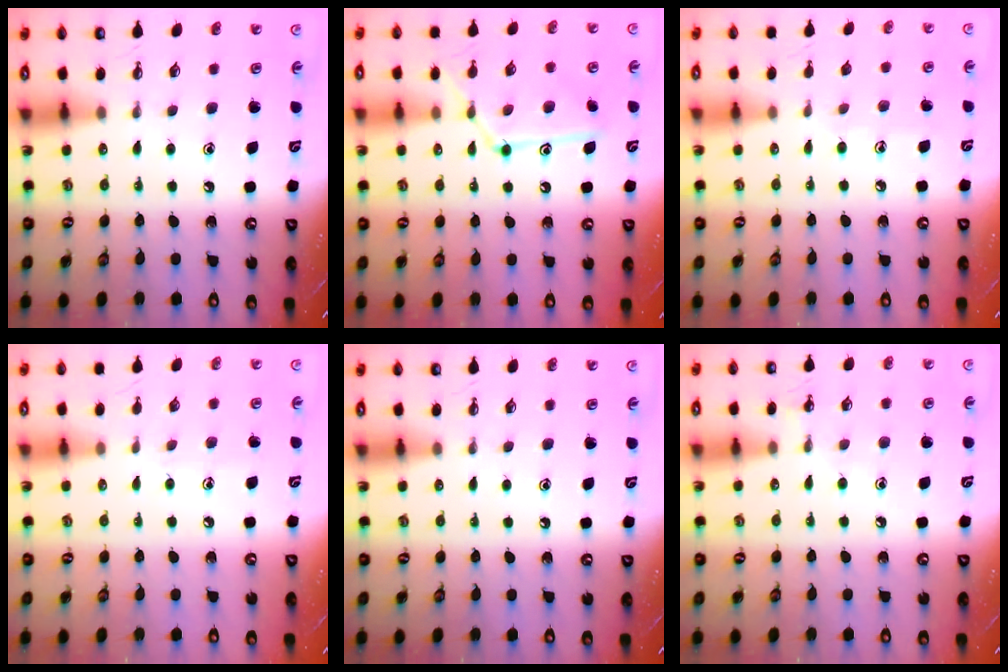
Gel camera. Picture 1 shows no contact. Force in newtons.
{"total": 14.0, "press": 13.9, "slide": 1.2}
{"total": 5.0, "press": 4.9, "slide": 0.5}
{"total": 3.6, "press": 3.5, "slide": 0.3}
{"total": 0.0}
{"total": 4.8, "press": 4.8, "slide": 0.5}